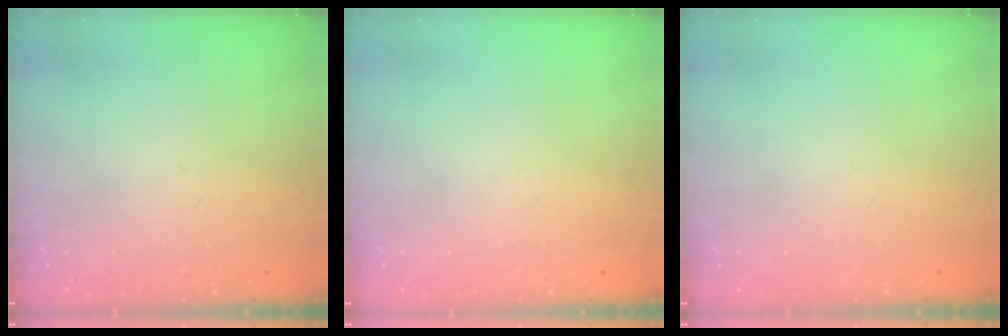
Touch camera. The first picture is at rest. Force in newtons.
{"total": 0.0}
{"total": 0.0}